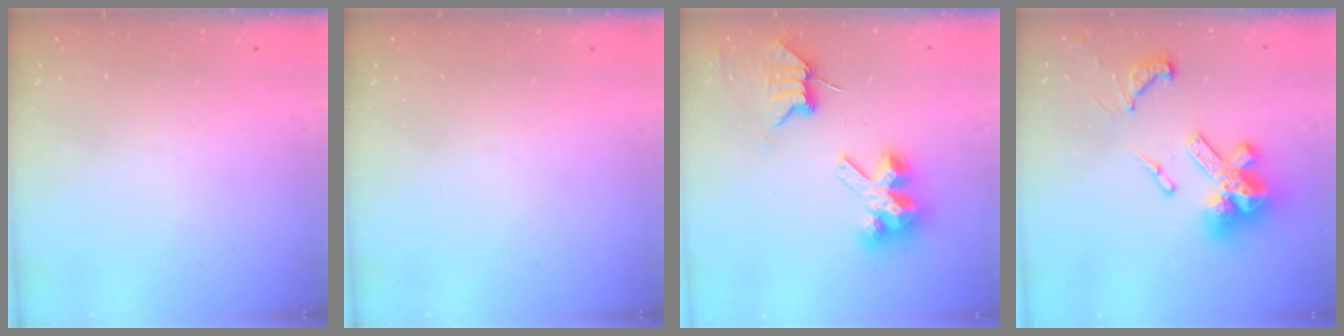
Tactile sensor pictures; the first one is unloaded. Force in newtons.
{"total": 0.0}
{"total": 9.5, "press": 9.5, "slide": 0.8}
{"total": 18.8, "press": 18.8, "slide": 1.6}